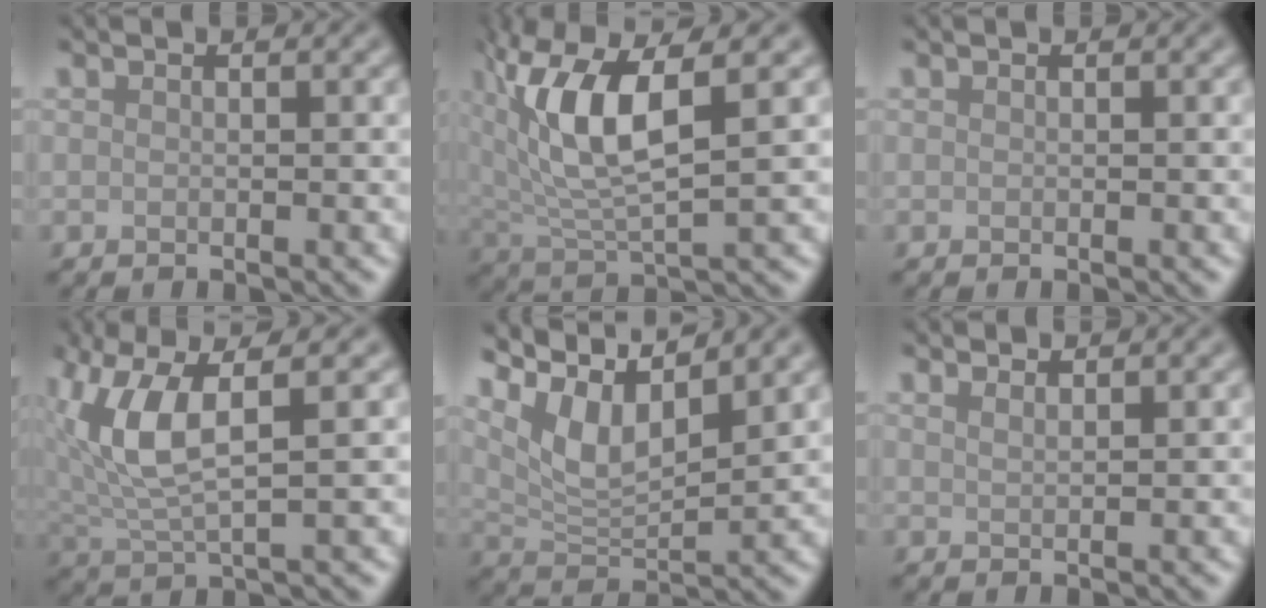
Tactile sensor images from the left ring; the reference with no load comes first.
{"total": 8.2, "force": [2.4, 2.7, 7.4], "torque": [-0.160, 0.001, 0.043]}
{"total": 0.0}
{"total": 6.1, "force": [1.5, 2.2, 5.5], "torque": [-0.130, 0.003, 0.031]}
{"total": 6.5, "force": [4.4, 1.8, 4.4], "torque": [-0.090, -0.002, 0.088]}
{"total": 1.5, "force": [1.3, 0.4, 0.7], "torque": [-0.002, -0.001, 0.012]}